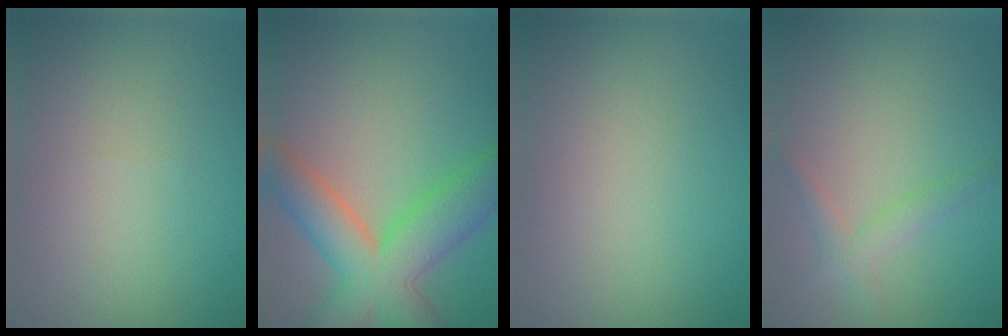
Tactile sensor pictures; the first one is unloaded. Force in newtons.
{"total": 8.4, "press": 8.4, "slide": 0.3}
{"total": 0.0}
{"total": 2.0, "press": 2.0, "slide": 0.1}